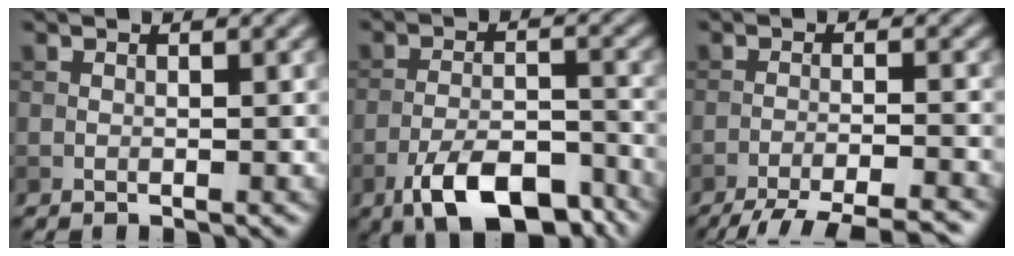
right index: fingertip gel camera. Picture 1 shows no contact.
{"total": 9.2, "force": [-6.0, 3.5, 6.0], "torque": [-0.097, -0.007, -0.106]}
{"total": 8.9, "force": [-7.6, 1.7, 4.2], "torque": [-0.060, -0.019, -0.114]}